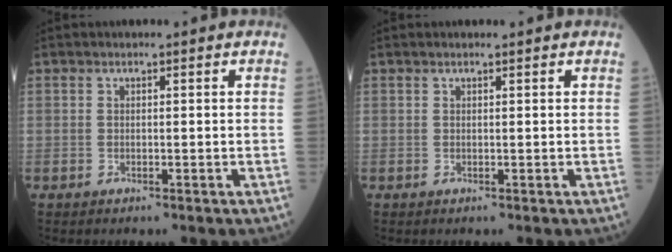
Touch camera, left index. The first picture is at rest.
{"total": 0.7, "force": [0.6, 0.0, 0.4], "torque": [-0.009, 0.008, 0.011]}